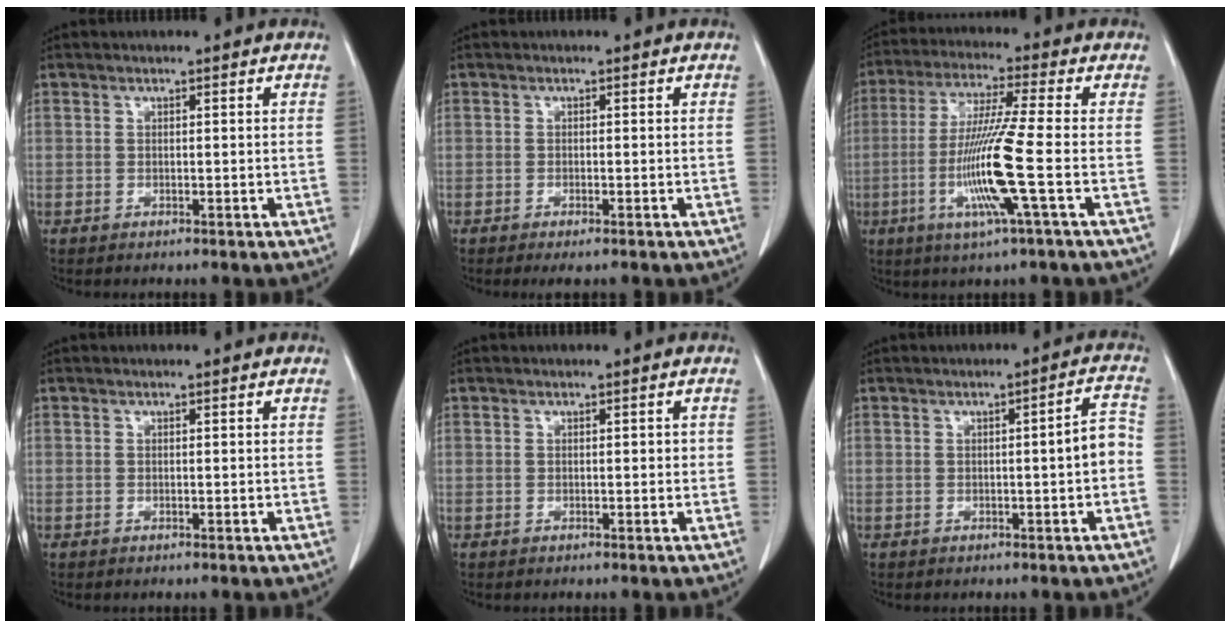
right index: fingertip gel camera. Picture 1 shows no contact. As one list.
[{"total": 1.6, "force": [-1.1, 0.2, 1.1], "torque": [-0.017, -0.005, -0.016]}, {"total": 11.9, "force": [-3.0, -1.3, 11.5], "torque": [-0.233, -0.018, -0.065]}, {"total": 0.0}, {"total": 0.7, "force": [0.1, 0.4, 0.6], "torque": [-0.007, 0.003, 0.002]}, {"total": 3.9, "force": [-0.7, 0.3, 3.8], "torque": [-0.048, 0.012, -0.010]}]